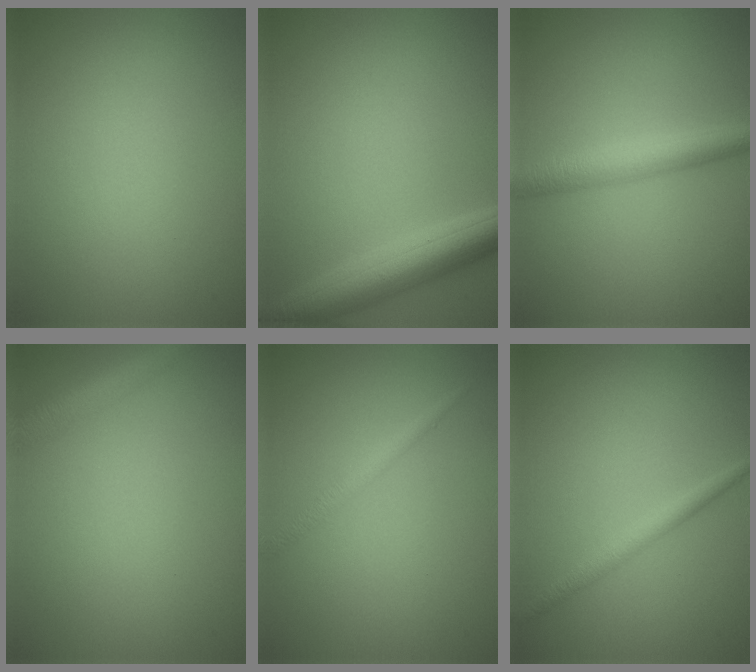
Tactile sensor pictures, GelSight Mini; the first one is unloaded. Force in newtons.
{"total": 5.4, "press": 5.4, "slide": 0.1}
{"total": 3.5, "press": 3.5, "slide": 0.0}
{"total": 2.5, "press": 2.5, "slide": 0.1}
{"total": 1.3, "press": 1.3, "slide": 0.1}
{"total": 1.7, "press": 1.7, "slide": 0.1}